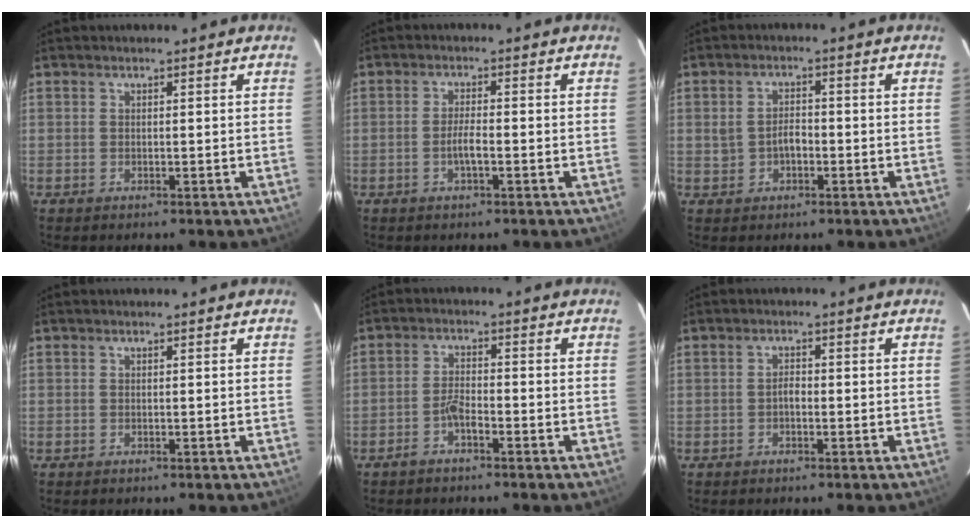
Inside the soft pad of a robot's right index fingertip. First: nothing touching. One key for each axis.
{"total": 2.6, "fx": -1.1, "fy": 0.4, "fz": 2.3, "tx": -0.048, "ty": 0.003, "tz": -0.022}
{"total": 3.4, "fx": -0.7, "fy": 2.3, "fz": 2.4, "tx": -0.048, "ty": 0.008, "tz": -0.007}
{"total": 0.0}
{"total": 2.9, "fx": -2.2, "fy": 0.7, "fz": 1.8, "tx": -0.050, "ty": 0.008, "tz": -0.043}
{"total": 1.2, "fx": -0.5, "fy": 0.7, "fz": 0.9, "tx": -0.015, "ty": 0.006, "tz": -0.009}